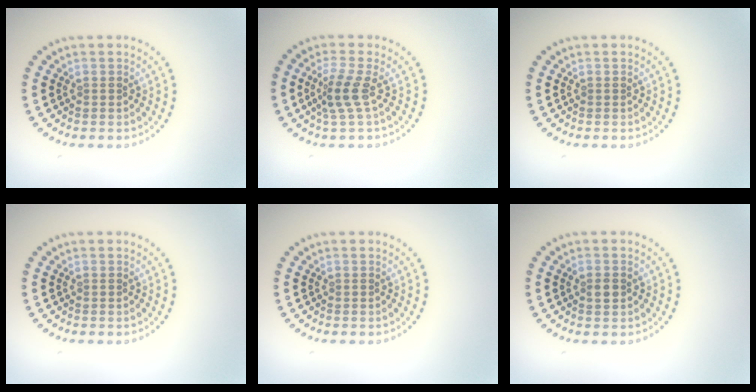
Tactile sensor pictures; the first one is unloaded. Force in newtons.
{"total": 2.4, "press": 1.7, "slide": 1.7}
{"total": 0.0}
{"total": 0.0}
{"total": 0.0}
{"total": 1.1, "press": 1.1, "slide": 0.1}